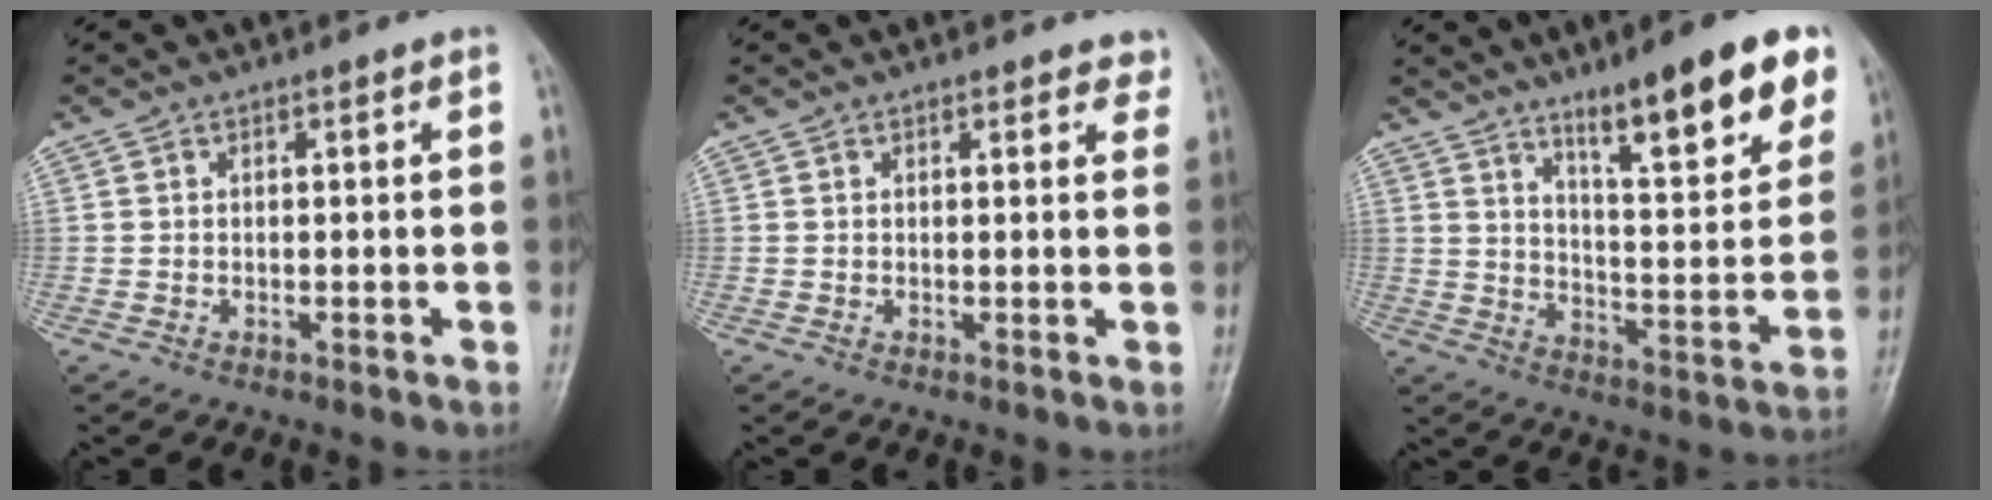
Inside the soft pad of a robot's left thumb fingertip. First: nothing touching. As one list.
[{"total": 2.8, "force": [2.2, 1.3, 1.1], "torque": [0.014, -0.006, 0.016]}, {"total": 17.4, "force": [10.9, 3.9, 12.9], "torque": [-0.155, -0.056, 0.169]}]